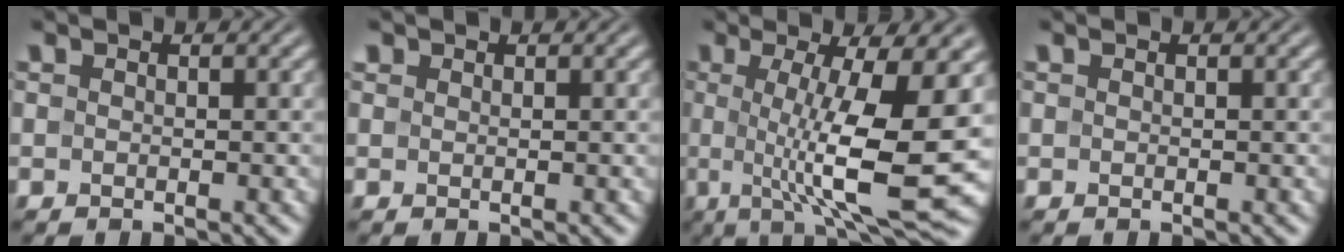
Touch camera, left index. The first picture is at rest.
{"total": 0.5, "force": [0.5, 0.2, 0.0], "torque": [-0.001, -0.003, 0.005]}
{"total": 10.9, "force": [0.0, 2.5, 10.6], "torque": [-0.159, -0.010, 0.005]}
{"total": 0.0}